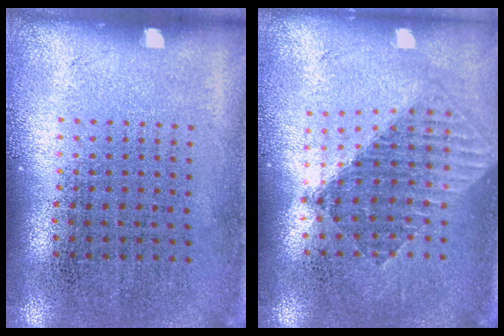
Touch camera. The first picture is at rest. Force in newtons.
{"total": 1.5, "press": 1.3, "slide": 0.8}